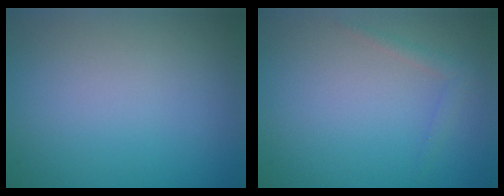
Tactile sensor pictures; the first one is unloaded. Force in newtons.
{"total": 1.1, "press": 1.1, "slide": 0.1}